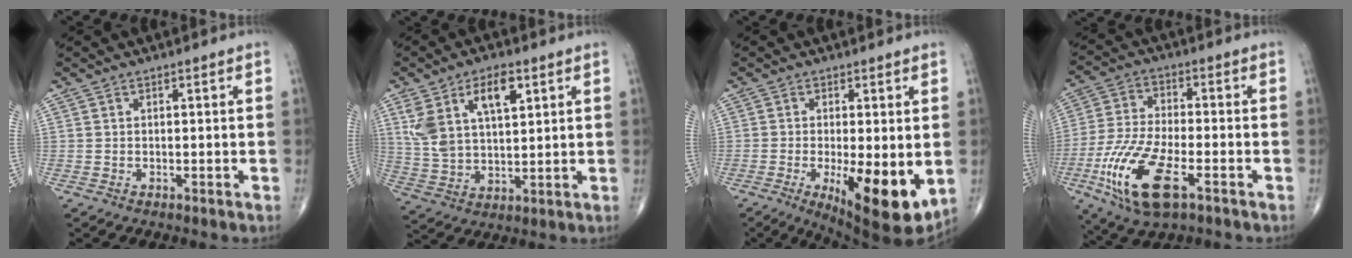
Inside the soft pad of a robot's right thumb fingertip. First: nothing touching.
{"total": 12.5, "force": [5.4, 6.2, 9.4], "torque": [-0.170, -0.011, 0.109]}
{"total": 13.6, "force": [-3.1, 4.3, 12.6], "torque": [-0.180, -0.028, -0.036]}
{"total": 15.8, "force": [-6.6, 6.0, 13.1], "torque": [-0.281, 0.006, -0.120]}